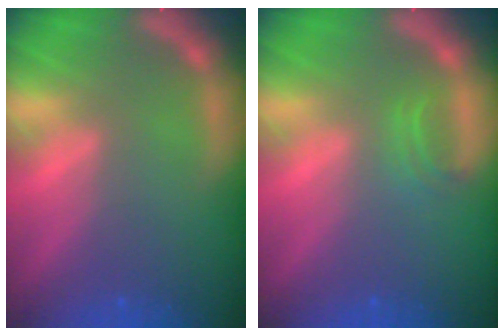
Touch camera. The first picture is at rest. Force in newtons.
{"total": 1.4}